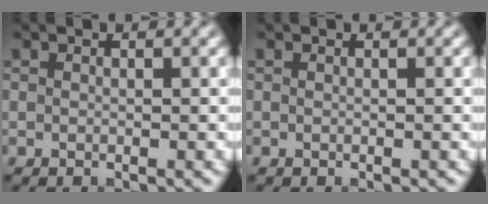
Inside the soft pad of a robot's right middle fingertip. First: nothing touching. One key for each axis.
{"total": 0.0}